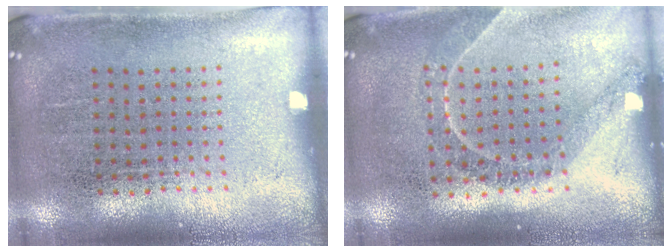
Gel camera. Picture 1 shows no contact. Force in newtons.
{"total": 1.2, "press": 1.1, "slide": 0.5}